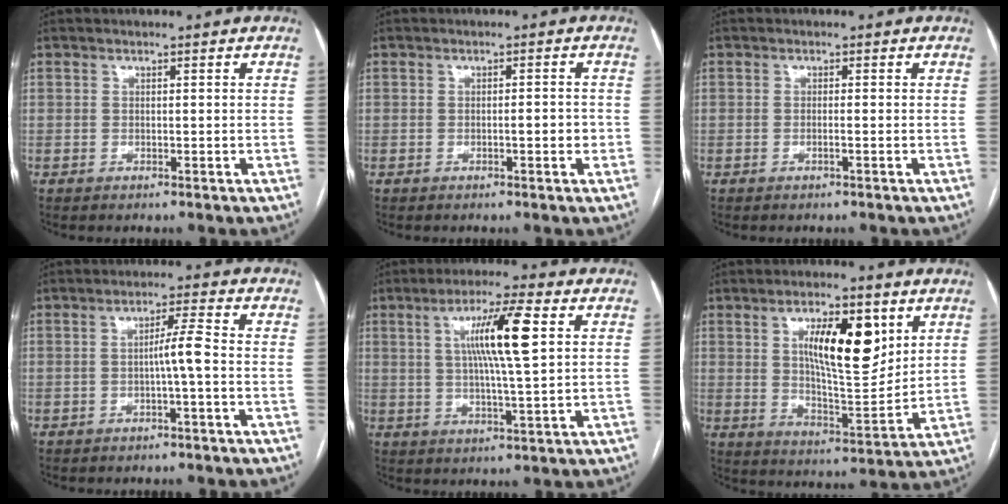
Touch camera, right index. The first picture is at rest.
{"total": 2.0, "force": [-0.7, 0.5, 1.8], "torque": [-0.027, 0.002, -0.010]}
{"total": 0.7, "force": [-0.4, -0.1, 0.6], "torque": [-0.011, 0.002, -0.008]}
{"total": 3.7, "force": [-0.9, -0.6, 3.5], "torque": [-0.059, 0.006, -0.015]}
{"total": 10.0, "force": [2.6, 0.0, 9.7], "torque": [-0.173, 0.005, 0.044]}
{"total": 12.6, "force": [4.8, 3.7, 11.1], "torque": [-0.182, 0.000, 0.085]}